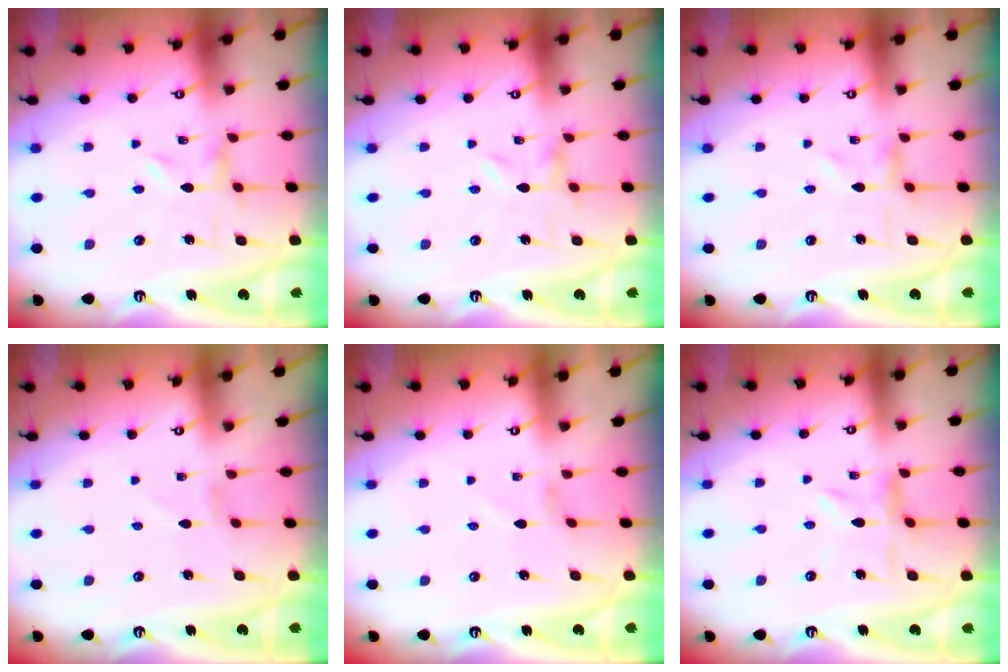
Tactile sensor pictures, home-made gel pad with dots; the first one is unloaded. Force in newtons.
{"total": 0.0}
{"total": 0.9, "press": 0.9, "slide": 0.2}
{"total": 0.7, "press": 0.7, "slide": 0.2}
{"total": 0.9, "press": 0.8, "slide": 0.2}
{"total": 4.3, "press": 4.3, "slide": 0.4}